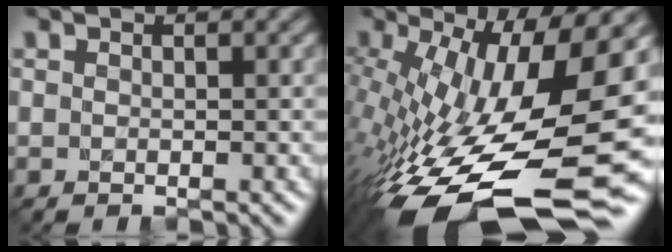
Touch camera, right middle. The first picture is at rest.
{"total": 17.3, "force": [-5.0, 6.6, 15.2], "torque": [-0.266, -0.013, -0.092]}